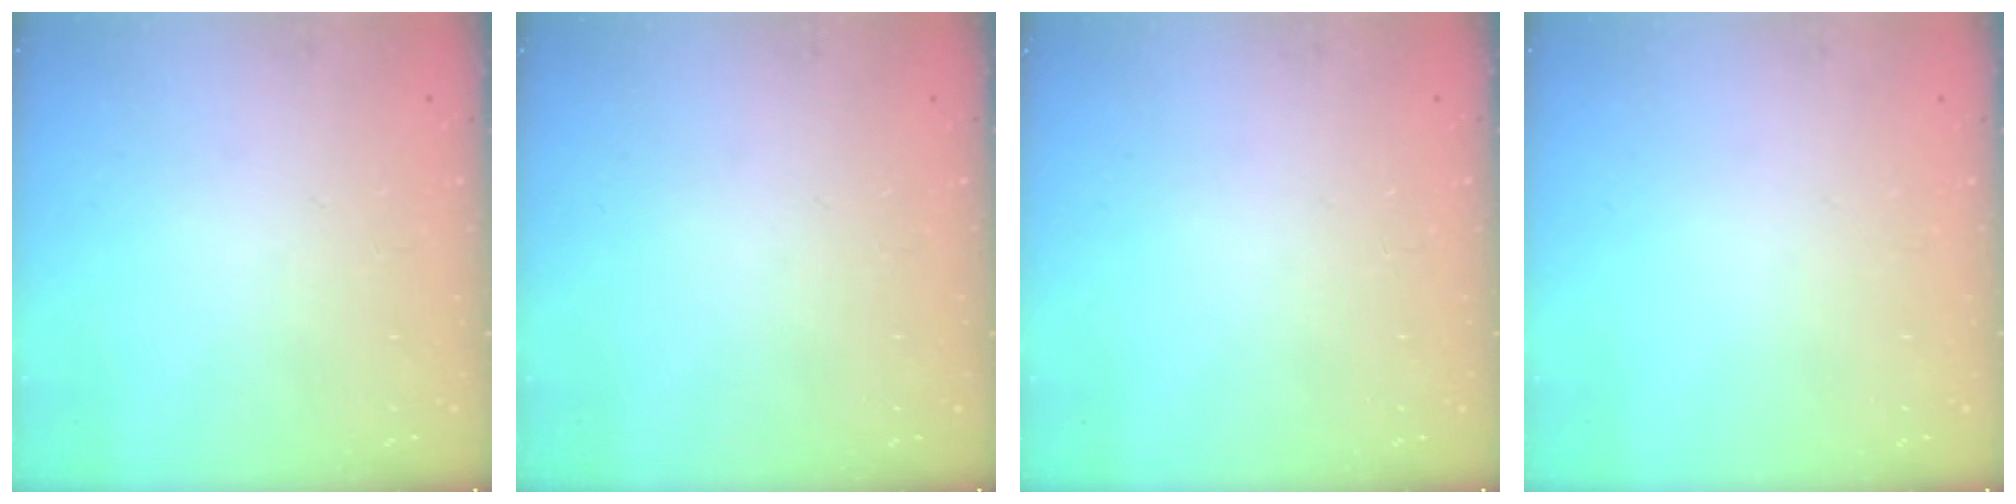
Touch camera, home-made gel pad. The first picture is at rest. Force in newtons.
{"total": 0.0}
{"total": 0.0}
{"total": 0.0}